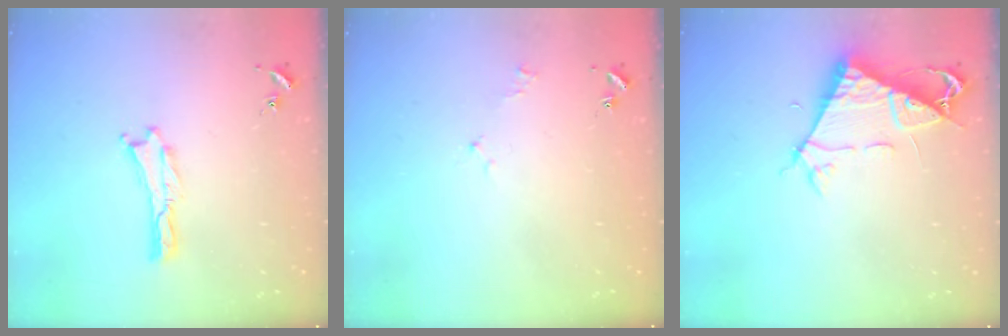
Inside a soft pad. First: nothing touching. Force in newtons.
{"total": 1.6, "press": 1.5, "slide": 0.3}
{"total": 7.1, "press": 7.0, "slide": 0.8}